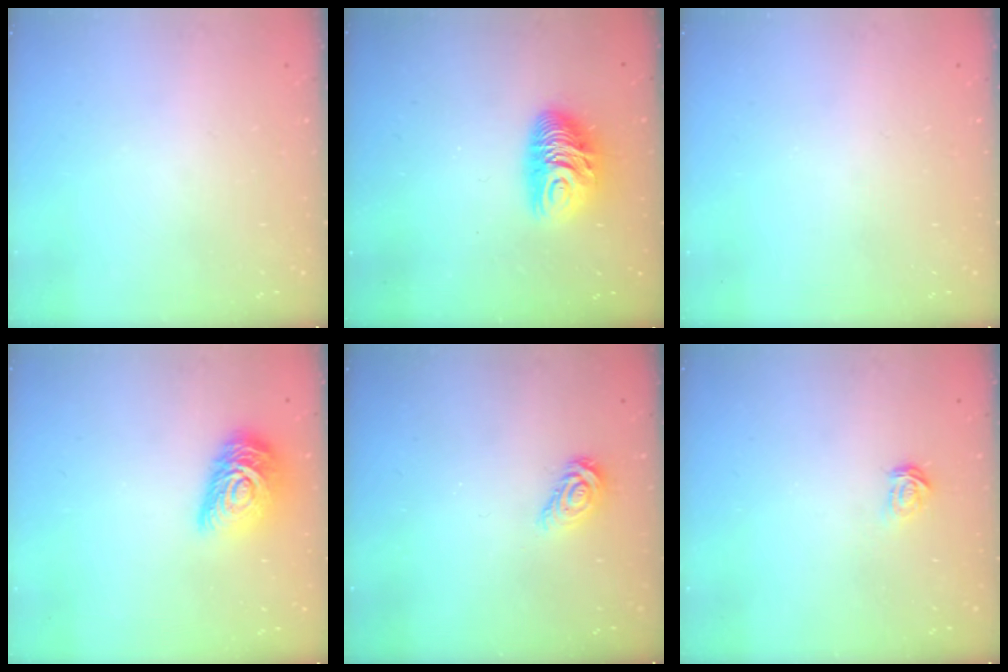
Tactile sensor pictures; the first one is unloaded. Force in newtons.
{"total": 10.3, "press": 10.2, "slide": 0.7}
{"total": 0.0}
{"total": 13.8, "press": 13.8, "slide": 0.9}
{"total": 5.5, "press": 5.5, "slide": 0.5}
{"total": 2.1, "press": 2.1, "slide": 0.2}